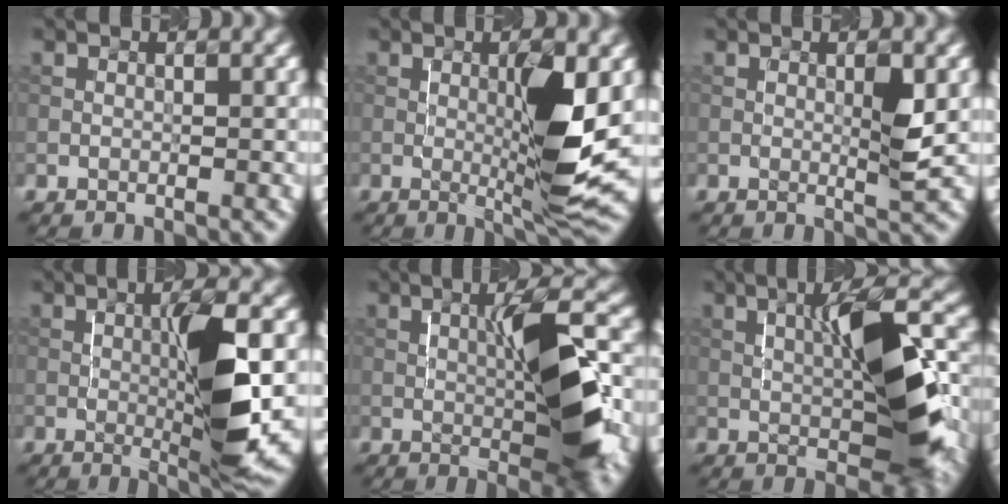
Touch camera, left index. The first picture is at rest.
{"total": 6.7, "force": [-0.1, 0.8, 6.6], "torque": [-0.113, -0.007, 0.014]}
{"total": 2.0, "force": [0.1, -0.1, 2.0], "torque": [-0.042, 0.000, 0.007]}
{"total": 7.3, "force": [-0.4, 0.9, 7.2], "torque": [-0.116, 0.002, 0.008]}
{"total": 8.0, "force": [-0.2, 1.3, 7.9], "torque": [-0.122, 0.012, 0.007]}
{"total": 8.4, "force": [0.0, 2.0, 8.2], "torque": [-0.127, 0.019, 0.008]}